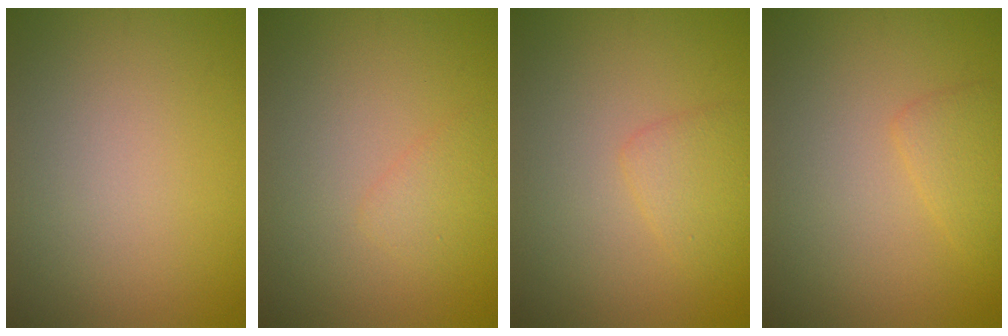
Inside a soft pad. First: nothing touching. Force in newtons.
{"total": 1.2, "press": 1.2, "slide": 0.0}
{"total": 1.8, "press": 1.8, "slide": 0.1}
{"total": 1.7, "press": 1.7, "slide": 0.1}